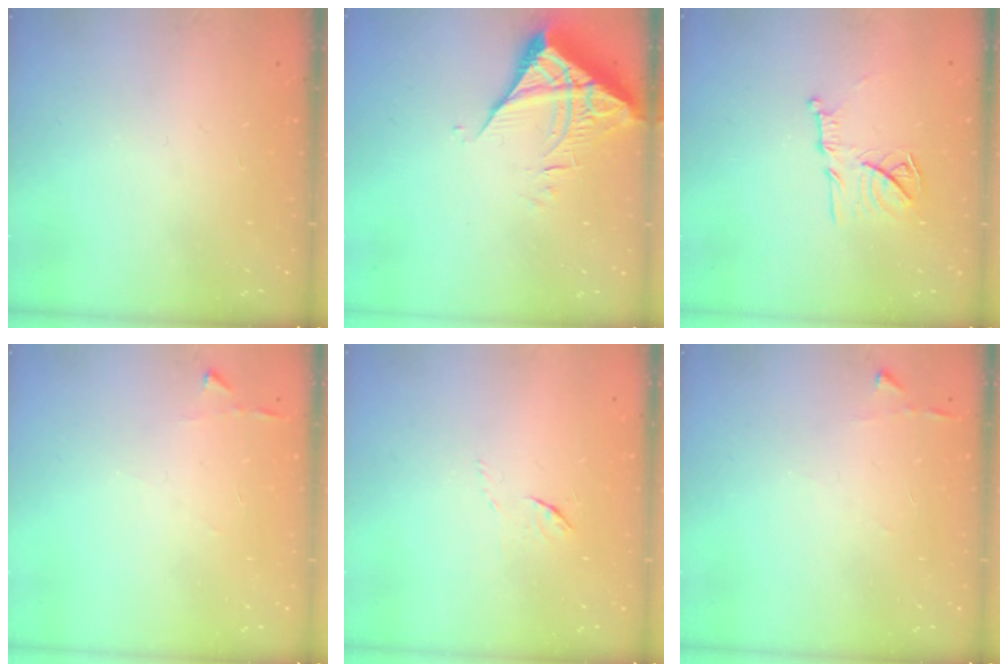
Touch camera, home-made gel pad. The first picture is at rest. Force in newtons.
{"total": 6.6, "press": 6.6, "slide": 0.8}
{"total": 12.5, "press": 12.5, "slide": 0.8}
{"total": 2.9, "press": 2.9, "slide": 0.3}
{"total": 3.7, "press": 3.7, "slide": 0.4}
{"total": 2.9, "press": 2.9, "slide": 0.3}